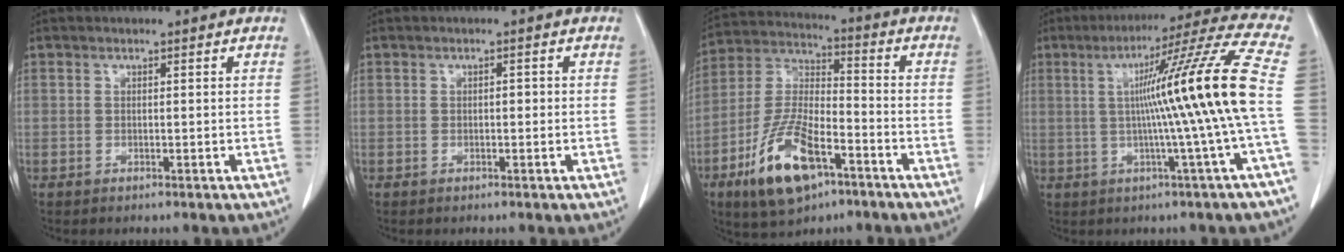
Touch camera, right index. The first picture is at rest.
{"total": 0.7, "force": [-0.1, 0.4, 0.6], "torque": [-0.008, 0.003, -0.002]}
{"total": 14.7, "force": [-7.7, 5.4, 11.3], "torque": [-0.239, -0.004, -0.138]}
{"total": 16.3, "force": [0.1, -3.1, 16.0], "torque": [-0.224, 0.007, -0.004]}